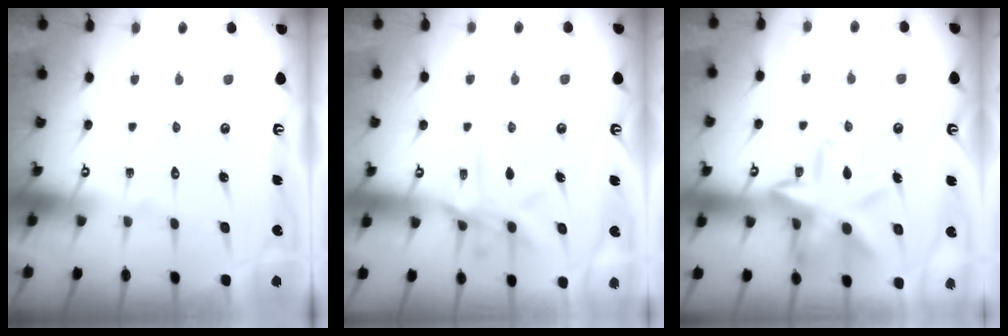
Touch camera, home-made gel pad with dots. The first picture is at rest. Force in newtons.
{"total": 10.4, "press": 10.4, "slide": 0.9}
{"total": 14.8, "press": 14.7, "slide": 1.1}